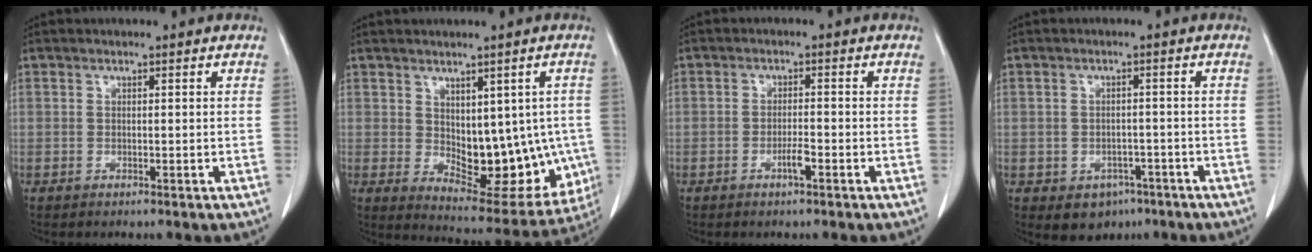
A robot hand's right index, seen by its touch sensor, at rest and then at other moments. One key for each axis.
{"total": 14.3, "fx": -0.8, "fy": 7.6, "fz": 12.2, "tx": -0.144, "ty": -0.004, "tz": 0.012}
{"total": 2.2, "fx": -1.2, "fy": 0.3, "fz": 1.8, "tx": -0.032, "ty": 0.000, "tz": -0.021}
{"total": 4.8, "fx": -2.6, "fy": 3.6, "fz": 1.6, "tx": -0.014, "ty": 0.005, "tz": -0.027}